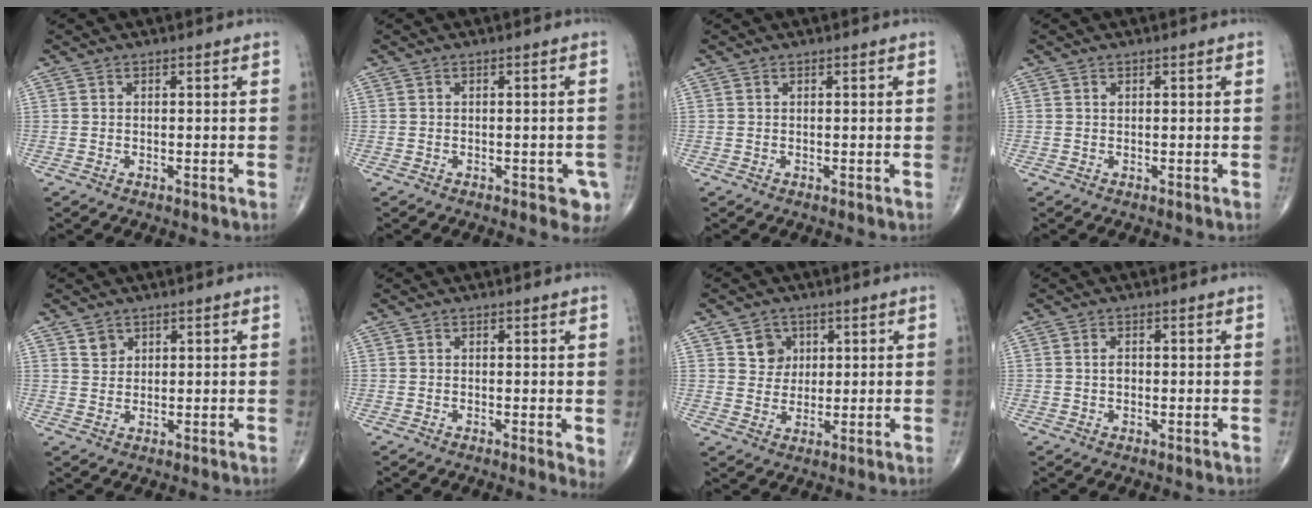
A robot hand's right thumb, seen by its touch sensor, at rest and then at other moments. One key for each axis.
{"total": 3.8, "fx": -1.6, "fy": 1.9, "fz": 2.8, "tx": -0.013, "ty": 0.003, "tz": -0.017}
{"total": 0.0}
{"total": 0.5, "fx": 0.3, "fy": 0.3, "fz": 0.3, "tx": -0.004, "ty": 0.002, "tz": 0.006}
{"total": 2.4, "fx": 1.5, "fy": 1.8, "fz": 0.6, "tx": 0.003, "ty": -0.011, "tz": 0.026}
{"total": 2.4, "fx": -0.1, "fy": 0.8, "fz": 2.3, "tx": -0.032, "ty": -0.009, "tz": -0.006}
{"total": 5.1, "fx": 2.1, "fy": 4.4, "fz": 1.5, "tx": 0.000, "ty": -0.008, "tz": 0.036}
{"total": 1.7, "fx": 0.1, "fy": 1.1, "fz": 1.2, "tx": -0.020, "ty": 0.002, "tz": 0.001}